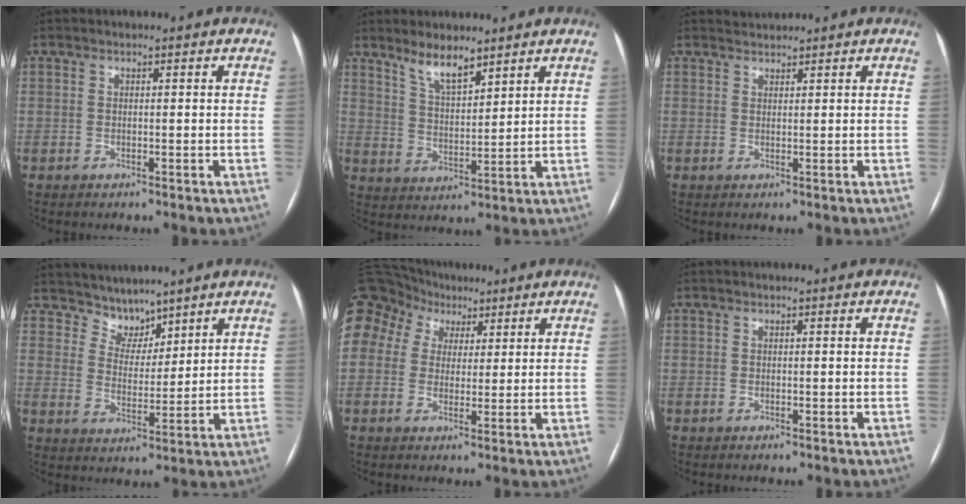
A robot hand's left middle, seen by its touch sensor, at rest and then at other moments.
{"total": 5.9, "force": [4.8, 1.4, 3.2], "torque": [-0.064, -0.003, 0.092]}
{"total": 1.4, "force": [1.3, 0.0, -0.4], "torque": [-0.003, 0.009, 0.028]}
{"total": 4.8, "force": [4.5, 1.9, -0.1], "torque": [0.002, 0.002, 0.089]}
{"total": 21.1, "force": [10.1, 16.9, 7.6], "torque": [-0.254, 0.109, 0.198]}
{"total": 0.0}